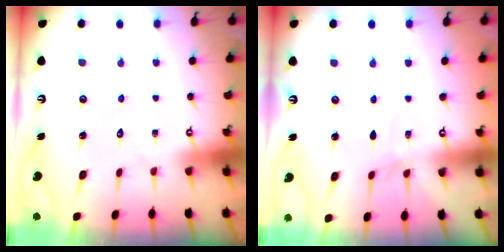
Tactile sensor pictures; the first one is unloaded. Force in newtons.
{"total": 2.3, "press": 2.3, "slide": 0.3}